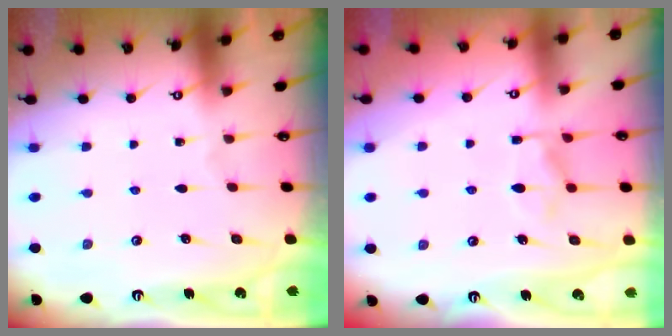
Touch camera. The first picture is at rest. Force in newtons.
{"total": 2.6, "press": 2.1, "slide": 1.5}